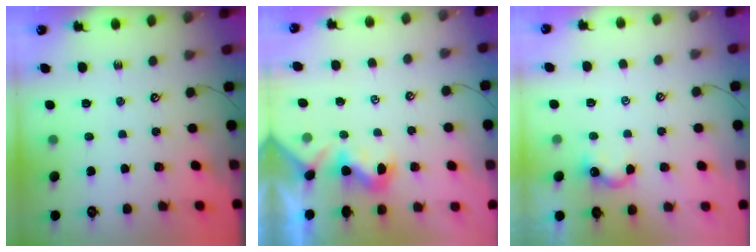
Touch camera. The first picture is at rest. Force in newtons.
{"total": 1.5, "press": 1.4, "slide": 0.5}
{"total": 0.8, "press": 0.6, "slide": 0.5}